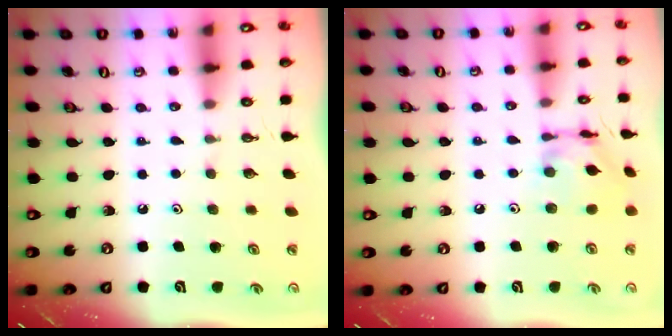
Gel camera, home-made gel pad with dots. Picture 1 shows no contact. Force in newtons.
{"total": 10.3, "press": 10.3, "slide": 0.8}